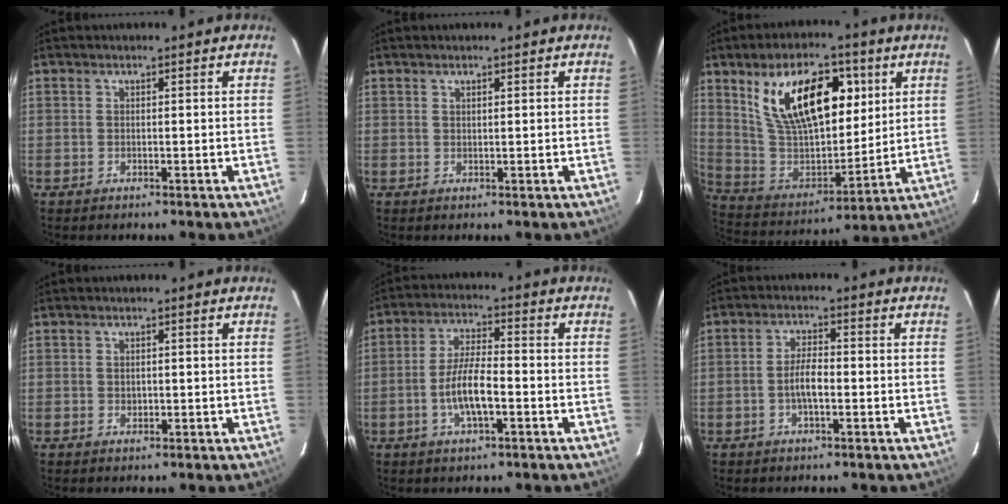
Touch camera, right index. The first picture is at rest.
{"total": 0.6, "force": [0.5, 0.1, 0.3], "torque": [-0.006, 0.001, 0.010]}
{"total": 21.6, "force": [8.9, 11.1, 16.3], "torque": [-0.288, 0.013, 0.173]}
{"total": 0.9, "force": [-0.1, 0.8, 0.5], "torque": [-0.007, 0.002, 0.000]}
{"total": 7.8, "force": [-2.6, 2.0, 7.1], "torque": [-0.142, 0.003, -0.049]}
{"total": 4.2, "force": [-1.3, 1.2, 3.8], "torque": [-0.077, 0.005, -0.023]}